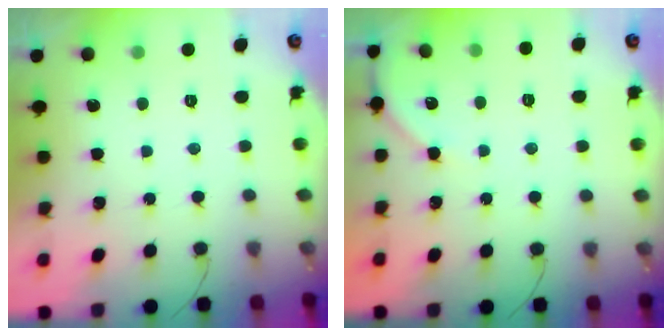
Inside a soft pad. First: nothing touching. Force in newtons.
{"total": 4.2, "press": 4.1, "slide": 0.6}